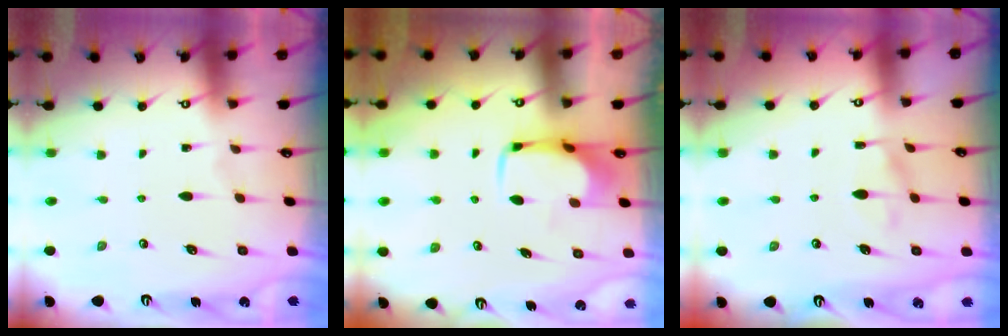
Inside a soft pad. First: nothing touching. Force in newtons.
{"total": 1.4, "press": 1.3, "slide": 0.5}
{"total": 6.7, "press": 6.7, "slide": 0.4}